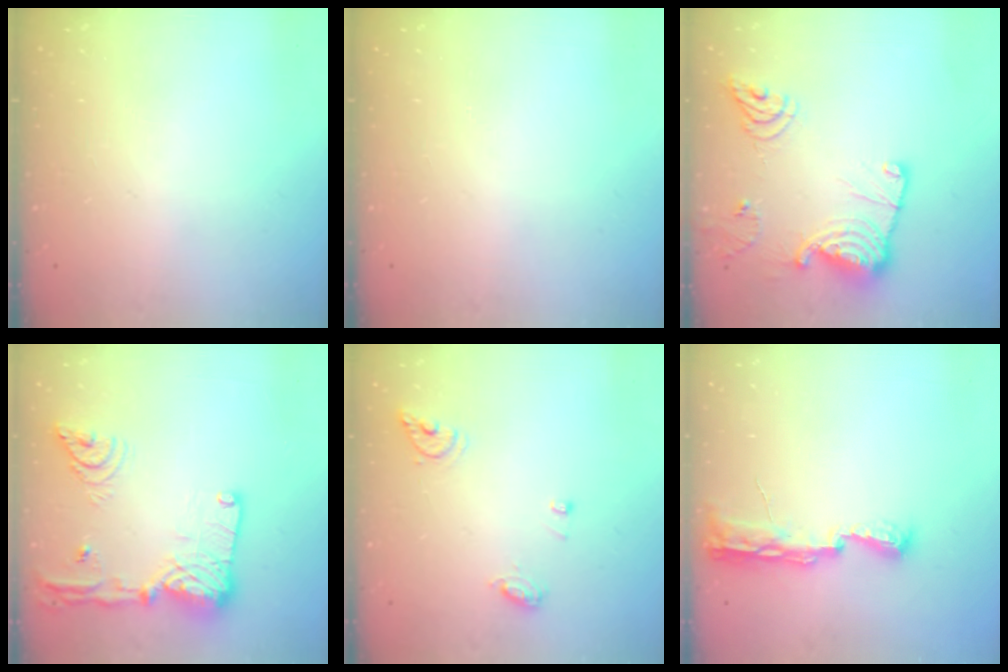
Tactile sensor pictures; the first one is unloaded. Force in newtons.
{"total": 0.0}
{"total": 16.6, "press": 16.5, "slide": 1.8}
{"total": 20.1, "press": 19.9, "slide": 3.0}
{"total": 7.4, "press": 7.3, "slide": 0.9}
{"total": 10.2, "press": 8.9, "slide": 5.1}